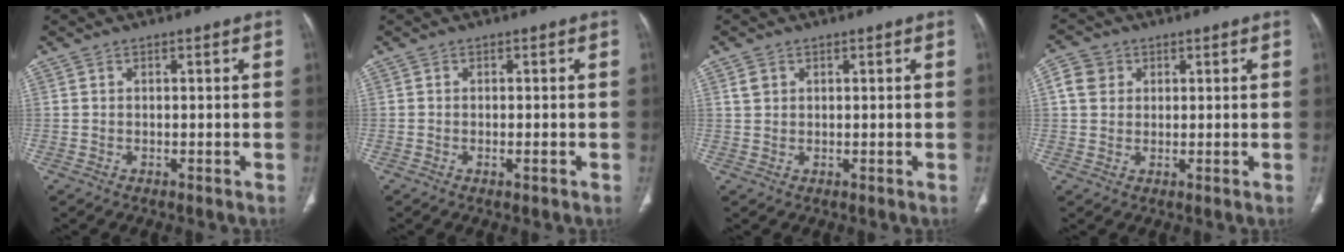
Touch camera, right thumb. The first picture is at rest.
{"total": 1.2, "force": [-0.5, 0.3, 1.0], "torque": [-0.018, 0.000, -0.008]}
{"total": 1.8, "force": [0.8, 1.4, 0.8], "torque": [-0.011, 0.000, 0.016]}
{"total": 4.6, "force": [1.4, 4.0, 1.7], "torque": [-0.016, 0.002, 0.024]}